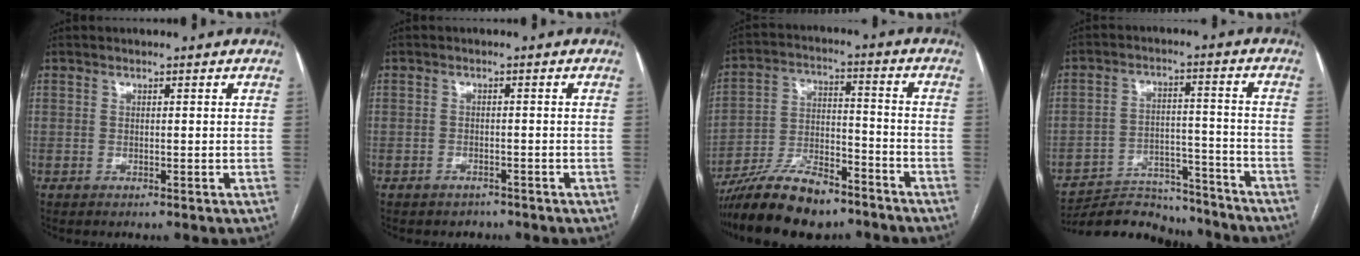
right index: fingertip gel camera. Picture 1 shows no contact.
{"total": 2.1, "force": [-1.6, 1.2, -0.1], "torque": [-0.008, 0.005, -0.022]}
{"total": 14.4, "force": [-11.7, 4.2, 7.3], "torque": [-0.133, 0.008, -0.205]}
{"total": 15.9, "force": [-15.1, 3.9, 2.9], "torque": [-0.052, 0.022, -0.221]}